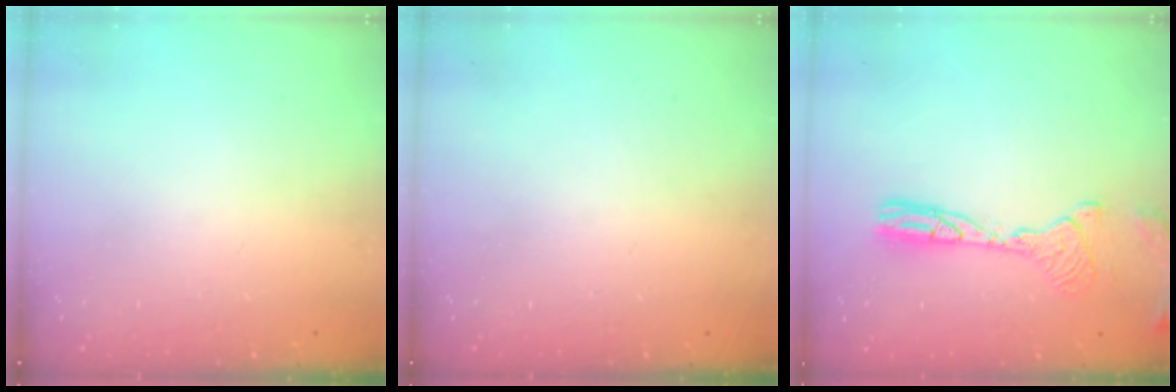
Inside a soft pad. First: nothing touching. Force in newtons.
{"total": 13.4, "press": 3.0, "slide": 13.1}
{"total": 11.9, "press": 11.6, "slide": 2.5}